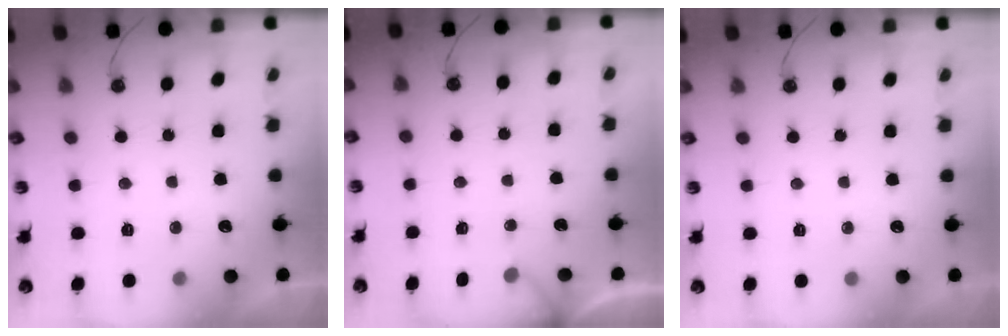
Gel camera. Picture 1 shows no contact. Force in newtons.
{"total": 3.0, "press": 3.0, "slide": 0.1}
{"total": 0.0}